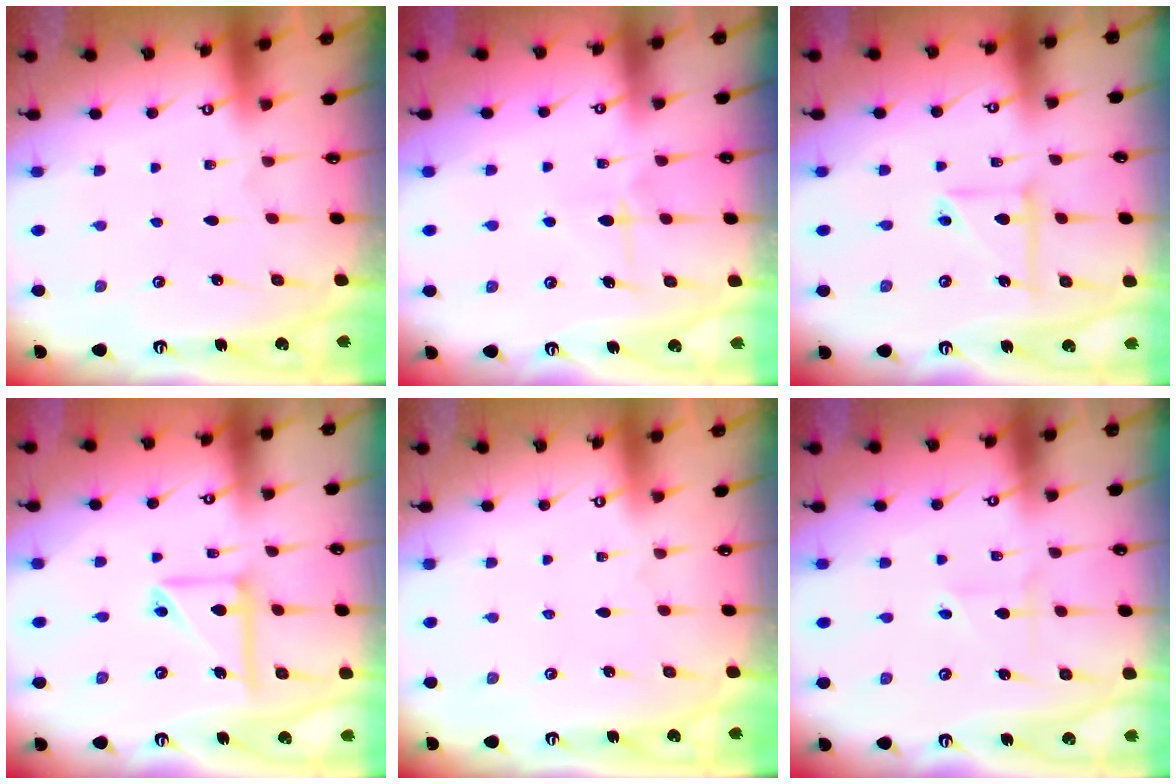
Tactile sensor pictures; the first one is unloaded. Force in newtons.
{"total": 5.8, "press": 5.7, "slide": 0.5}
{"total": 7.9, "press": 7.7, "slide": 1.3}
{"total": 11.9, "press": 11.8, "slide": 1.7}
{"total": 0.0}
{"total": 1.7, "press": 1.5, "slide": 0.9}